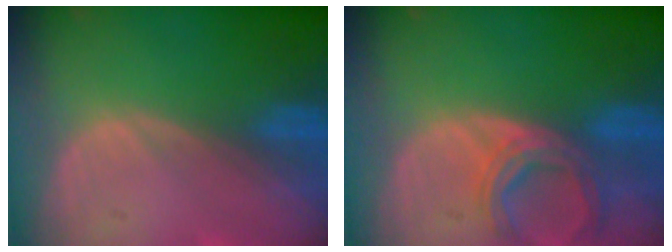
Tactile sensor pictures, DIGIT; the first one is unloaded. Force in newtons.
{"total": 6.2, "press": 5.7, "slide": 2.5}